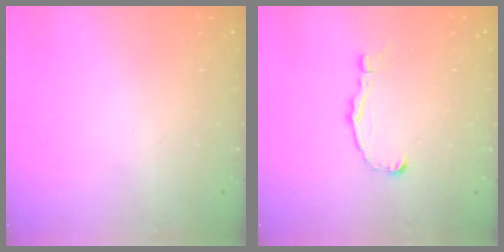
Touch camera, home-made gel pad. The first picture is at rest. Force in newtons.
{"total": 2.5, "press": 2.5, "slide": 0.2}